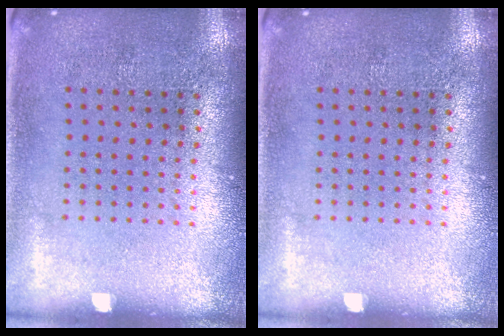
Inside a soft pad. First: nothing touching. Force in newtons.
{"total": 0.0}